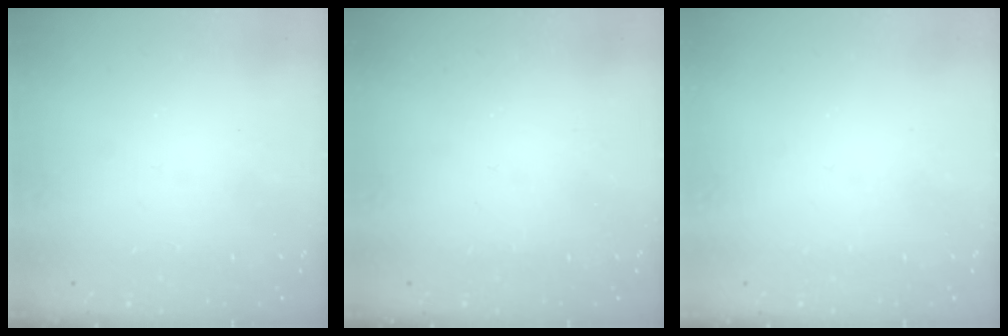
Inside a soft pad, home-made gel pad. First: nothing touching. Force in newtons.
{"total": 0.0}
{"total": 0.0}